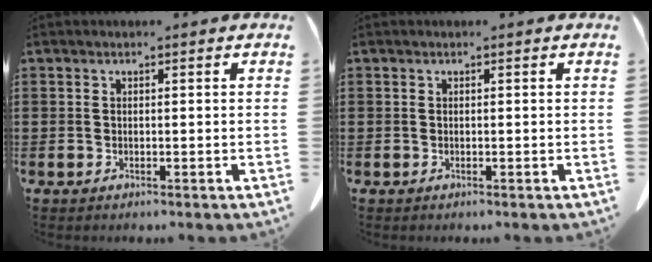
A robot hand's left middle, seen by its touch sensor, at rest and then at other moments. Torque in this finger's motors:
{"motor_torque": [0.00, 0.00, 0.00, 0.01]}